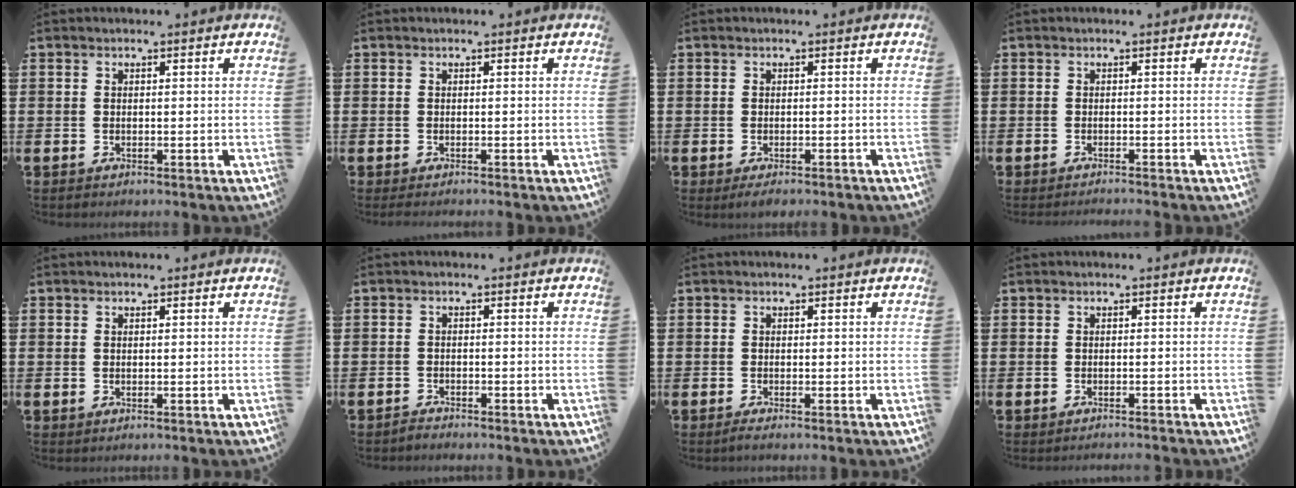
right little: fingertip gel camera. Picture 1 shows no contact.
{"total": 0.7, "force": [-0.7, 0.0, 0.2], "torque": [-0.004, -0.004, -0.014]}
{"total": 1.3, "force": [-1.1, 0.1, 0.6], "torque": [-0.011, 0.000, -0.021]}
{"total": 0.9, "force": [-0.9, -0.2, 0.0], "torque": [0.001, 0.000, -0.019]}
{"total": 0.0}
{"total": 0.8, "force": [-0.8, -0.1, -0.1], "torque": [0.001, 0.003, -0.016]}
{"total": 0.7, "force": [-0.5, 0.0, 0.5], "torque": [-0.008, -0.003, -0.010]}
{"total": 0.7, "force": [-0.7, -0.2, 0.0], "torque": [0.001, 0.000, -0.014]}